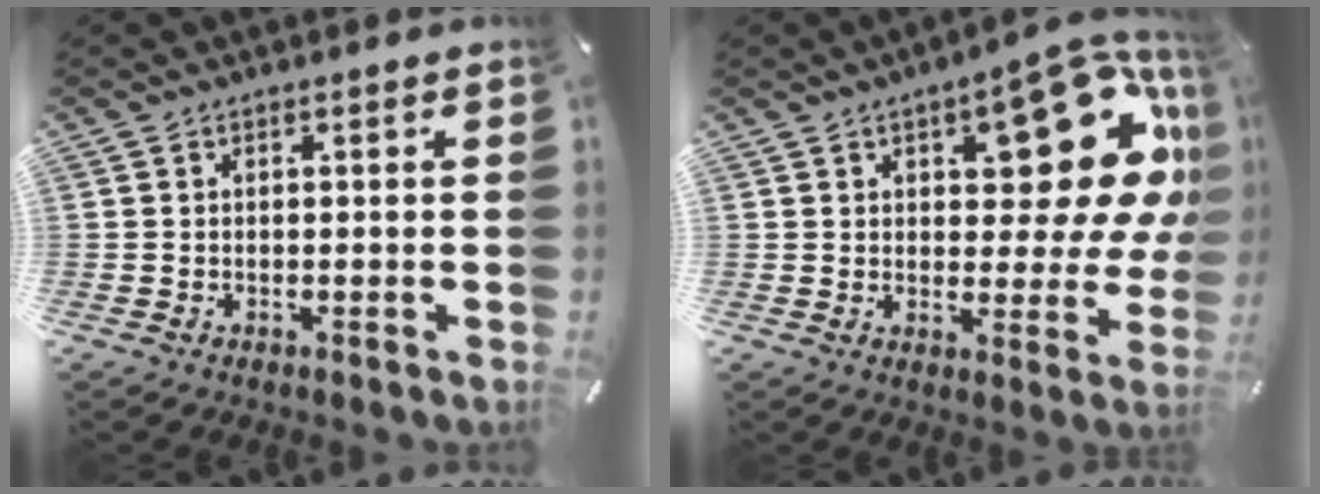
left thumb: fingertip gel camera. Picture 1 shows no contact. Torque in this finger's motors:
{"motor_torque": [2.50, 2.50, 0.87, -0.58, 0.16]}